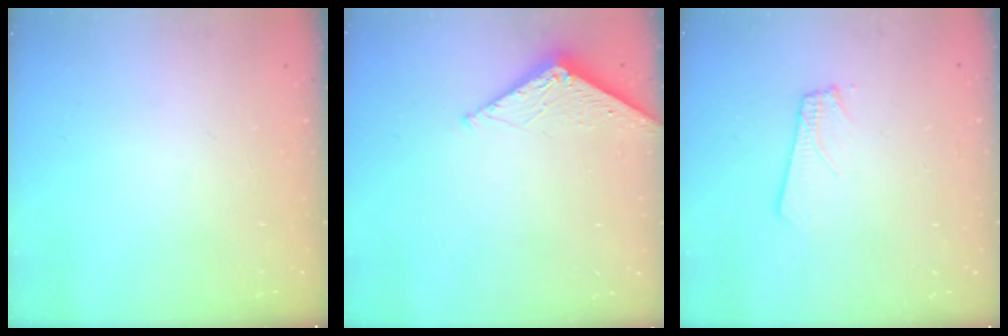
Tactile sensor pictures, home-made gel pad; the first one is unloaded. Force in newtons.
{"total": 4.8, "press": 4.8, "slide": 0.5}
{"total": 1.9, "press": 1.9, "slide": 0.1}